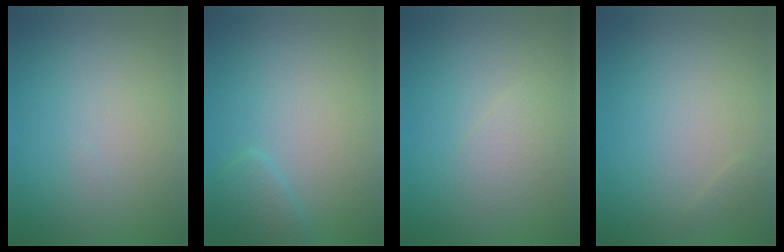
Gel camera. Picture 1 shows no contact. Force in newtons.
{"total": 1.6, "press": 1.6, "slide": 0.1}
{"total": 1.4, "press": 1.4, "slide": 0.1}
{"total": 0.5, "press": 0.5, "slide": 0.0}